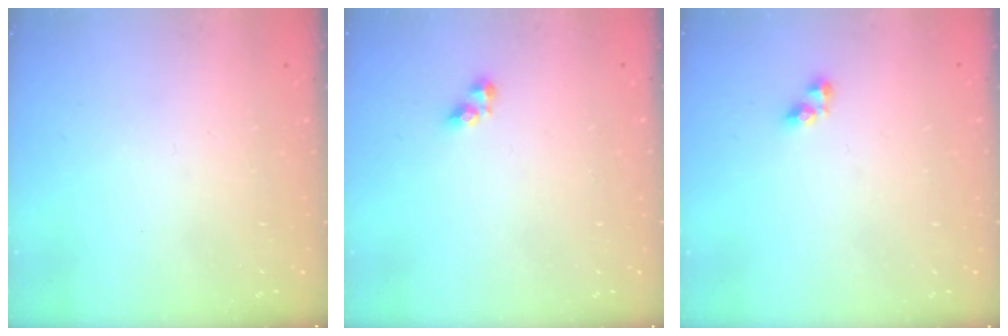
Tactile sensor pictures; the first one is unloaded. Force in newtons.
{"total": 4.6, "press": 4.6, "slide": 0.6}
{"total": 4.2, "press": 4.1, "slide": 0.6}